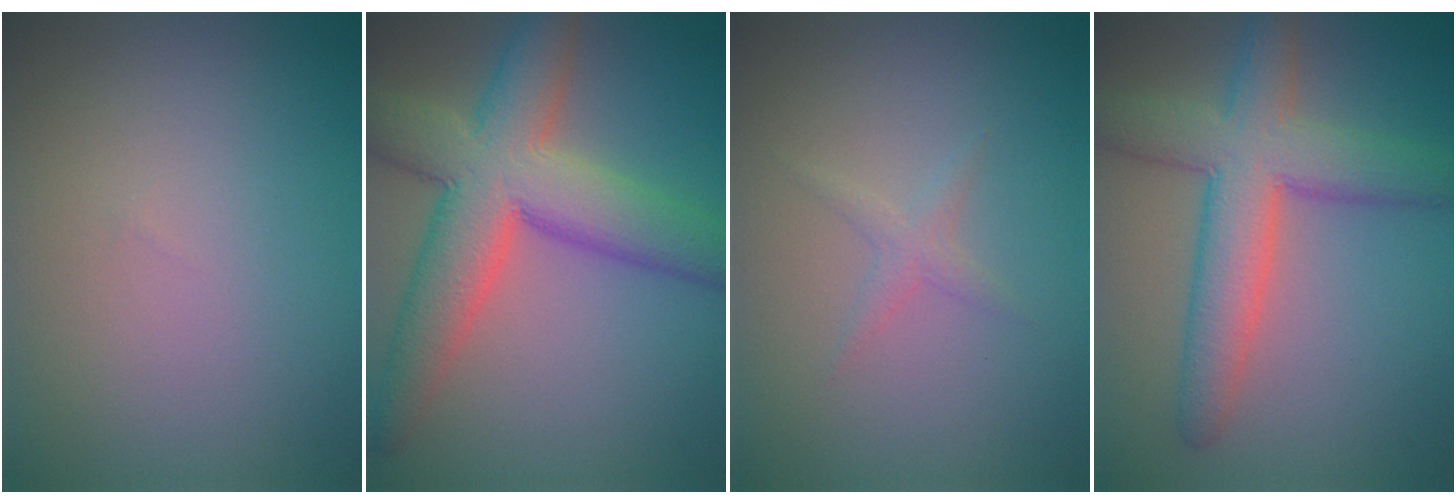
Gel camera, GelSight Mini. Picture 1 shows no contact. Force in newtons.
{"total": 9.5, "press": 9.5, "slide": 0.5}
{"total": 1.1, "press": 1.1, "slide": 0.1}
{"total": 7.0, "press": 7.0, "slide": 0.4}